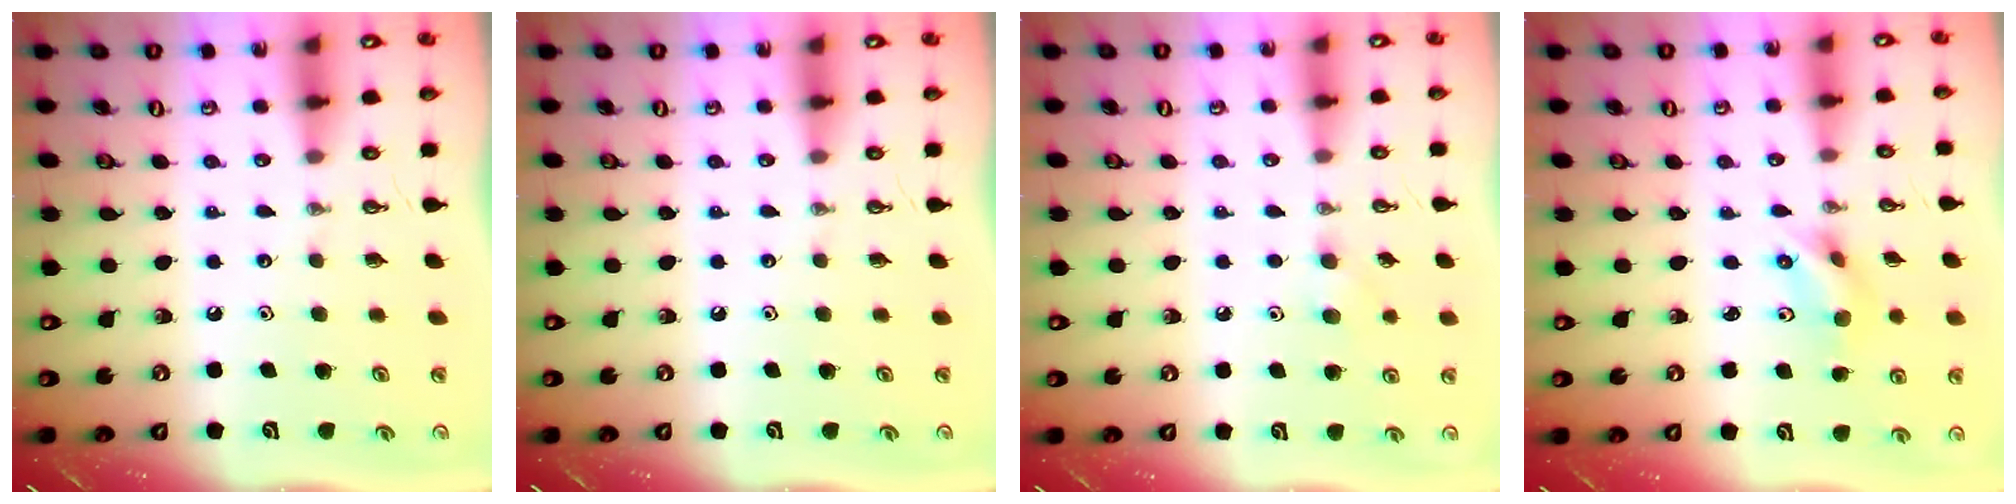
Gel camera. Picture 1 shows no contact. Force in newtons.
{"total": 0.0}
{"total": 5.4, "press": 5.4, "slide": 0.7}
{"total": 5.9, "press": 3.3, "slide": 4.9}